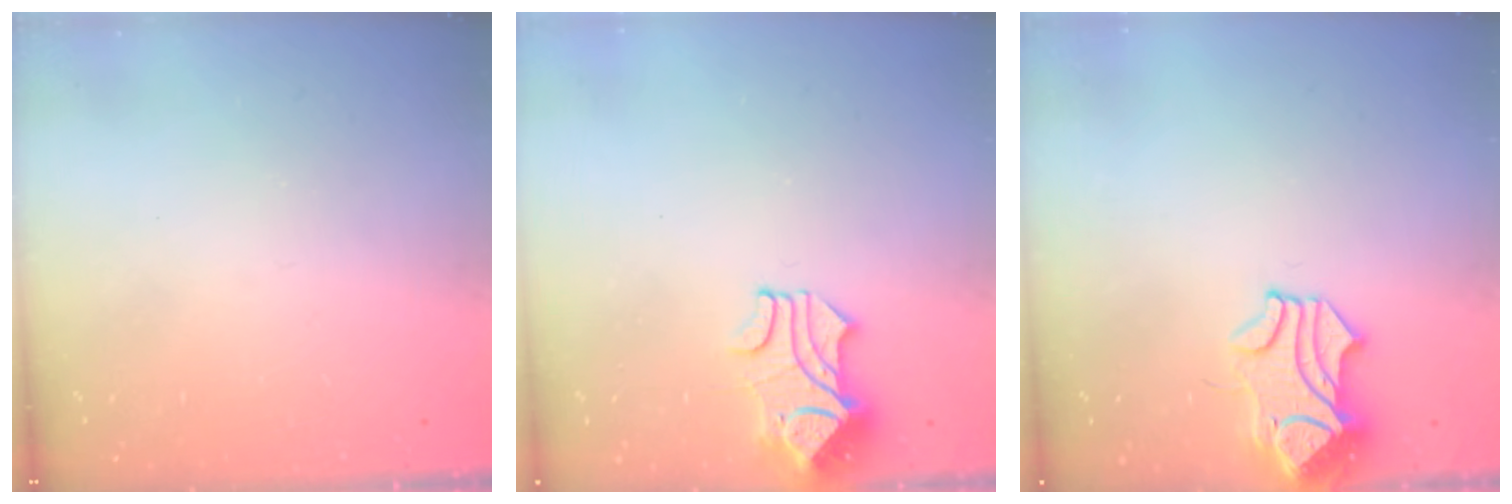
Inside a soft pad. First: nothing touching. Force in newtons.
{"total": 1.8, "press": 1.4, "slide": 1.0}
{"total": 1.3, "press": 0.2, "slide": 1.3}